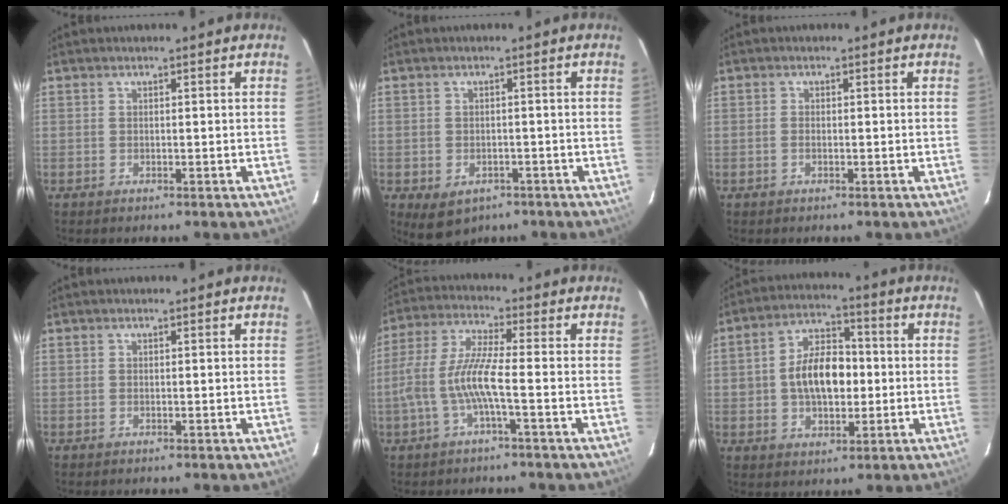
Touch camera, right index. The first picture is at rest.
{"total": 6.0, "force": [-3.2, 4.3, 2.7], "torque": [-0.052, -0.008, -0.030]}
{"total": 1.0, "force": [-0.4, 0.6, 0.7], "torque": [-0.017, 0.001, -0.008]}
{"total": 0.0}
{"total": 8.9, "force": [-2.8, 0.7, 8.4], "torque": [-0.189, 0.001, -0.050]}
{"total": 11.0, "force": [-0.5, 6.6, 8.8], "torque": [-0.160, 0.023, -0.003]}